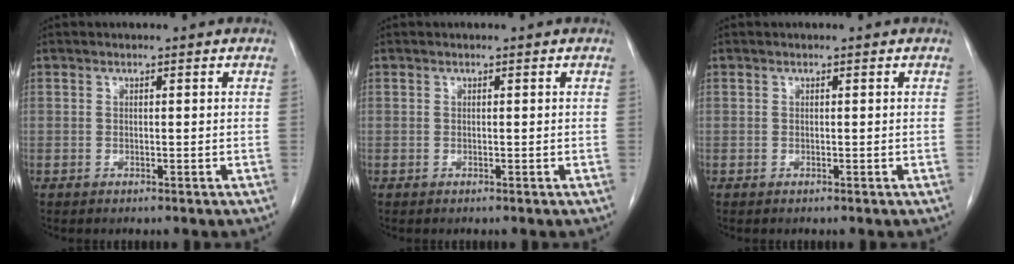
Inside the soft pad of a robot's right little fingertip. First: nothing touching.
{"total": 0.0}
{"total": 0.0}